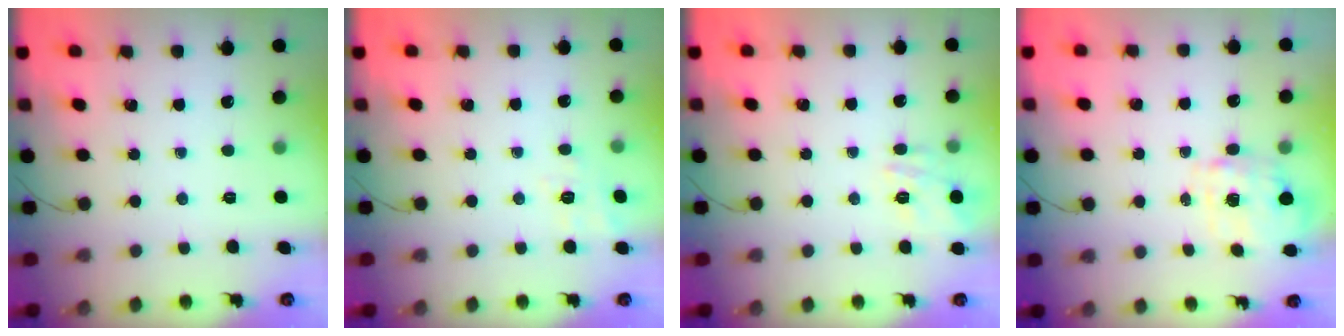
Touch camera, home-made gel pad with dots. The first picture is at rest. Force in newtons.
{"total": 4.3, "press": 3.7, "slide": 2.1}
{"total": 13.8, "press": 13.8, "slide": 0.6}
{"total": 3.9, "press": 3.9, "slide": 0.8}